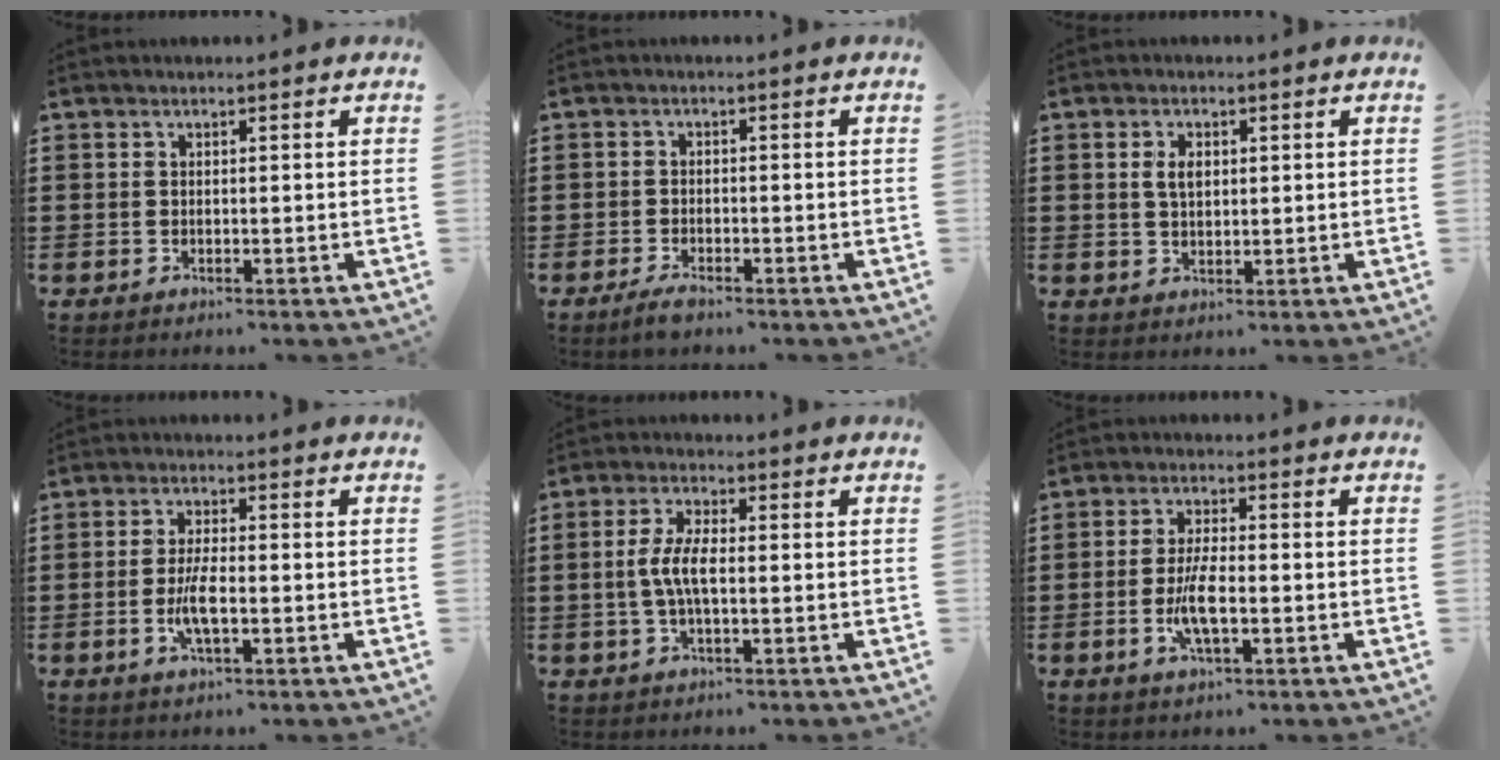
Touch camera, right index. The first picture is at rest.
{"total": 2.1, "force": [-1.8, 0.5, 0.9], "torque": [-0.025, 0.002, -0.037]}
{"total": 2.8, "force": [0.6, 1.6, 2.2], "torque": [-0.048, 0.009, 0.009]}
{"total": 4.8, "force": [-1.3, 1.2, 4.4], "torque": [-0.095, -0.005, -0.029]}
{"total": 5.2, "force": [-0.7, 1.6, 4.8], "torque": [-0.114, -0.005, -0.022]}
{"total": 5.8, "force": [-1.5, 1.6, 5.4], "torque": [-0.118, -0.008, -0.033]}